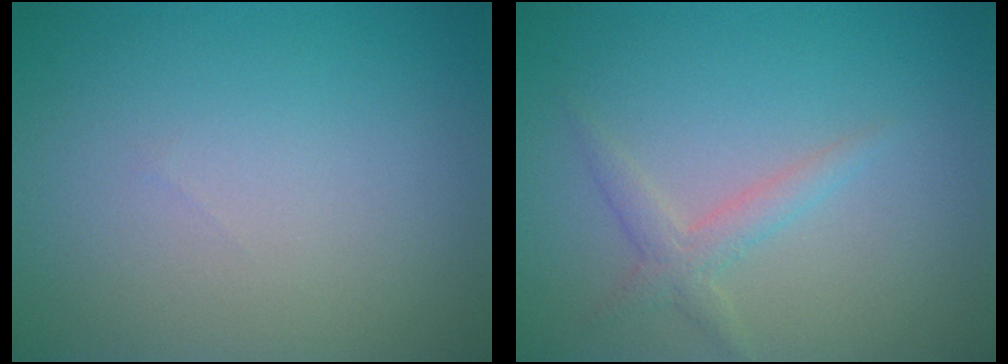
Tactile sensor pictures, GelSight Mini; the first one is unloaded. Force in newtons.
{"total": 1.8, "press": 1.8, "slide": 0.1}